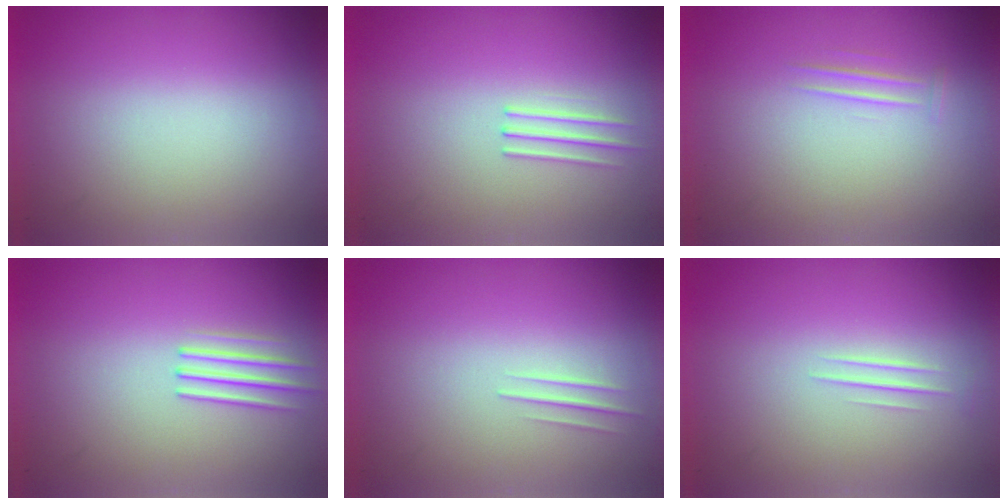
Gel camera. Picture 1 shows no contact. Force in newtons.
{"total": 1.2}
{"total": 1.1}
{"total": 1.7}
{"total": 1.1}
{"total": 1.1}